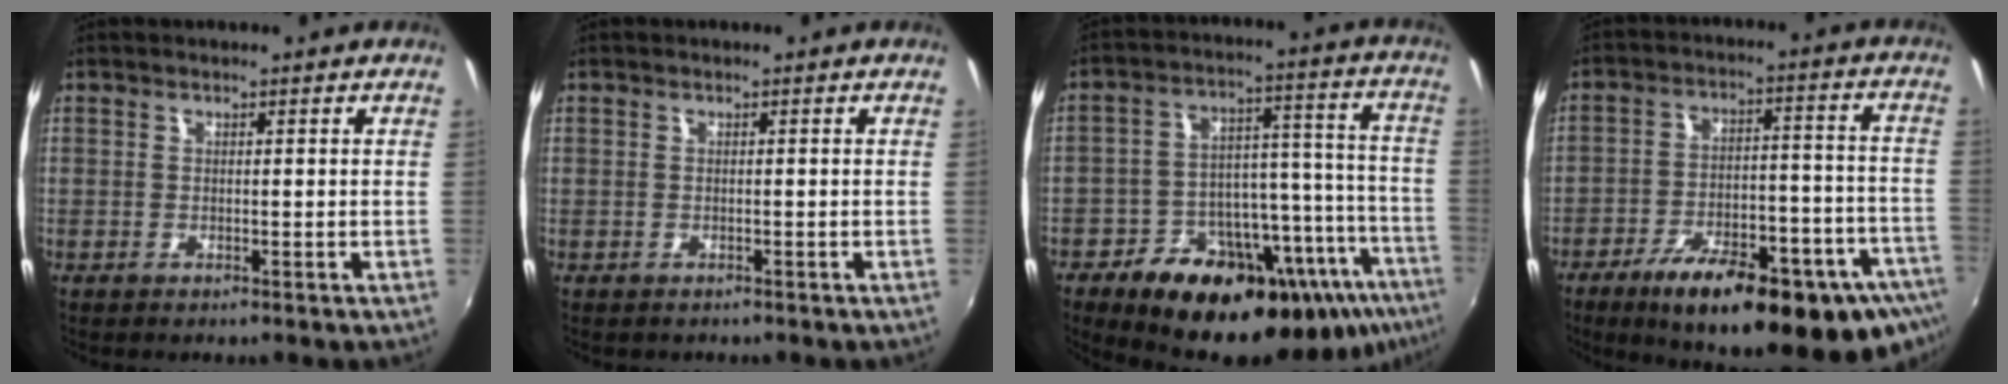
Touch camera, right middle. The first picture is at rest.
{"total": 0.9, "force": [-0.5, 0.7, -0.1], "torque": [-0.001, -0.002, -0.006]}
{"total": 28.9, "force": [-20.2, 12.5, 16.5], "torque": [-0.236, 0.014, -0.271]}
{"total": 27.0, "force": [-17.0, 8.5, 19.2], "torque": [-0.281, -0.029, -0.228]}